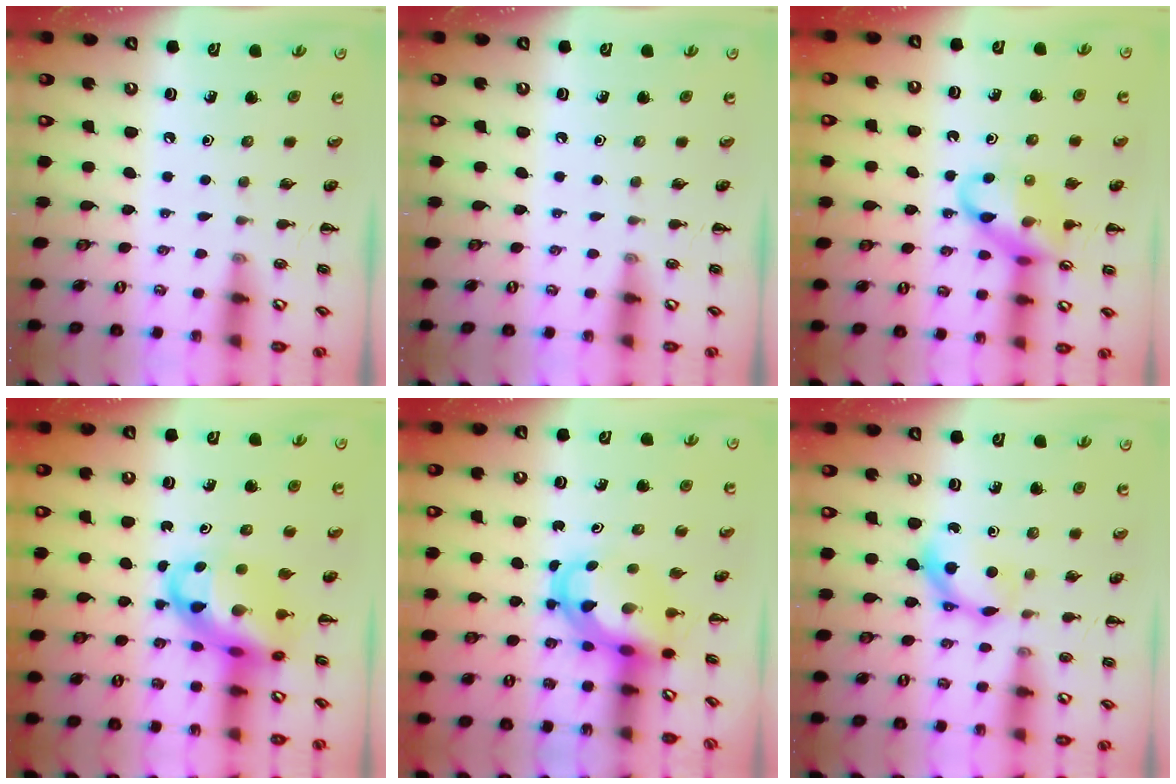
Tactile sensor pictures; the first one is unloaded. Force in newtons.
{"total": 0.0}
{"total": 14.1, "press": 14.0, "slide": 1.8}
{"total": 12.3, "press": 11.8, "slide": 3.2}
{"total": 6.2, "press": 6.1, "slide": 1.4}
{"total": 7.2, "press": 7.0, "slide": 1.6}